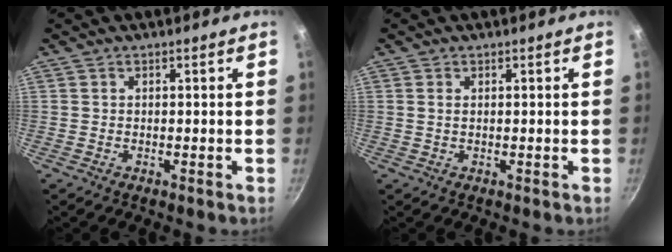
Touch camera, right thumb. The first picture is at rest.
{"total": 0.9, "force": [0.3, 0.5, 0.8], "torque": [-0.015, 0.000, 0.004]}